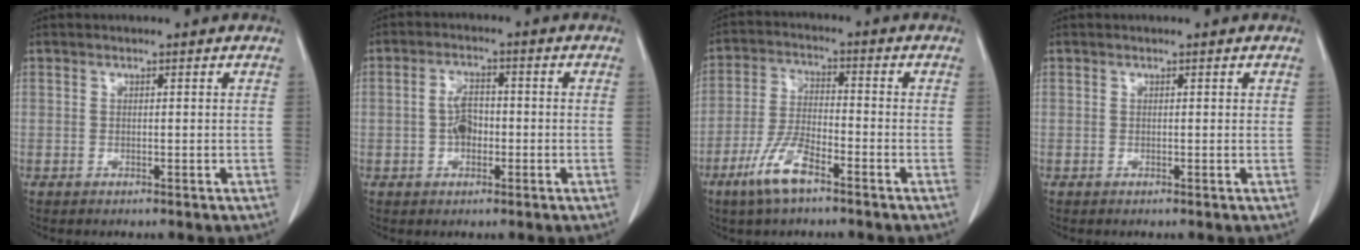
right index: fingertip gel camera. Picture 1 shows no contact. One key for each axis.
{"total": 3.9, "fx": -0.8, "fy": 2.3, "fz": 3.1, "tx": -0.059, "ty": 0.012, "tz": -0.016}
{"total": 8.1, "fx": -5.1, "fy": 1.9, "fz": 6.0, "tx": -0.129, "ty": -0.009, "tz": -0.101}
{"total": 0.0}